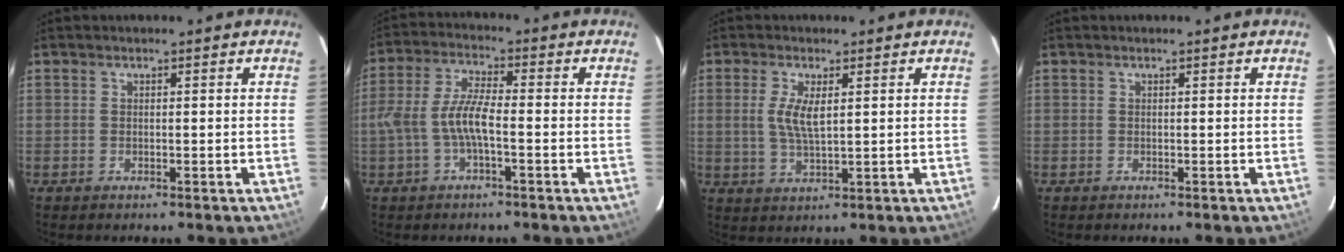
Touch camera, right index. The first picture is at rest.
{"total": 7.2, "force": [-2.1, 1.6, 6.7], "torque": [-0.145, 0.008, -0.039]}
{"total": 5.2, "force": [1.1, 1.7, 4.8], "torque": [-0.098, -0.002, 0.020]}
{"total": 0.0}